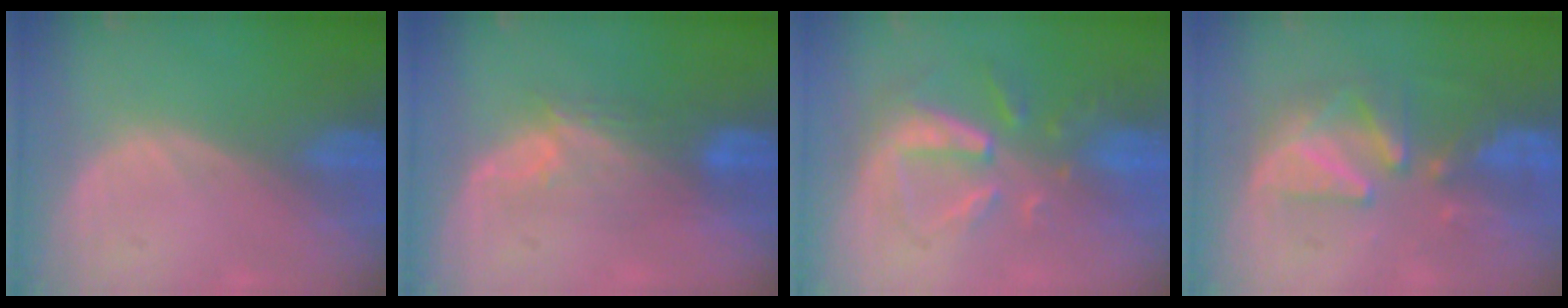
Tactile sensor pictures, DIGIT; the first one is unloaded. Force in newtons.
{"total": 5.2, "press": 5.0, "slide": 1.4}
{"total": 8.2, "press": 7.4, "slide": 3.5}
{"total": 8.4, "press": 8.1, "slide": 2.1}